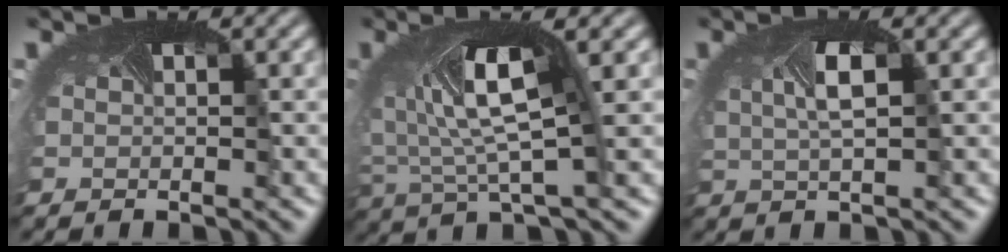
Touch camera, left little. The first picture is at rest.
{"total": 6.5, "force": [1.4, 2.4, 5.8], "torque": [-0.134, 0.001, 0.021]}
{"total": 2.9, "force": [0.3, 1.0, 2.7], "torque": [-0.064, 0.000, 0.008]}